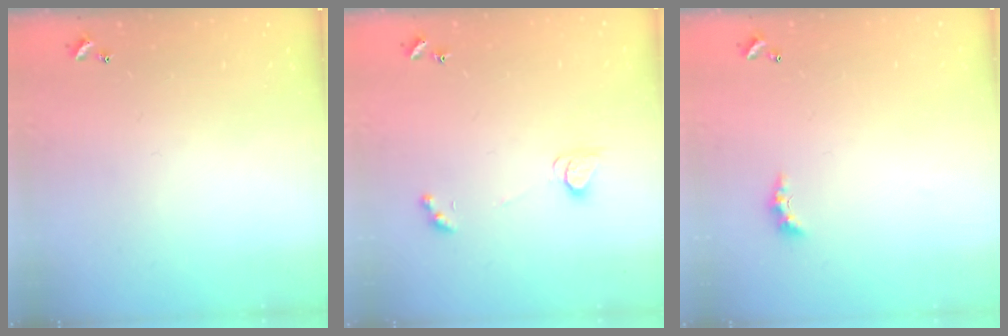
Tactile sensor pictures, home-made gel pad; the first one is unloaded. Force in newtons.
{"total": 2.5, "press": 2.4, "slide": 0.3}
{"total": 2.3, "press": 2.2, "slide": 0.7}